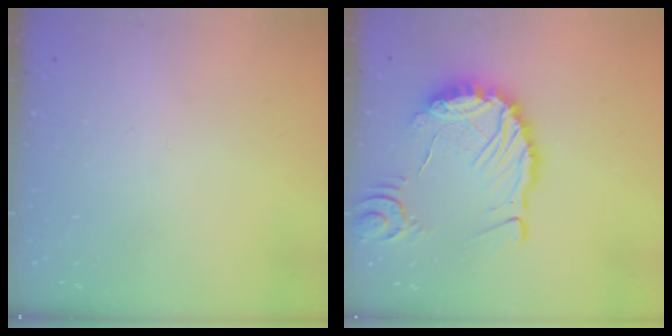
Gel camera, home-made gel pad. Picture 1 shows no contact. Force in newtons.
{"total": 11.8, "press": 11.7, "slide": 1.3}